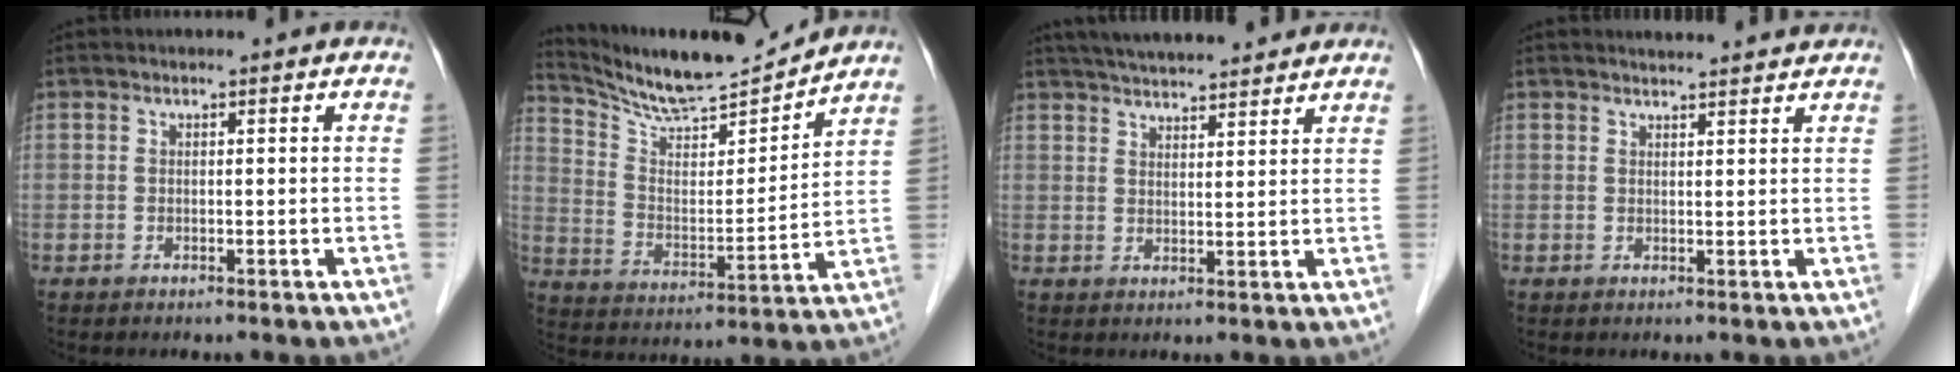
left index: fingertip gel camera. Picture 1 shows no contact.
{"total": 14.2, "force": [13.7, 0.3, 3.7], "torque": [-0.073, -0.007, 0.239]}
{"total": 12.9, "force": [11.7, 1.7, 5.2], "torque": [-0.084, 0.030, 0.171]}
{"total": 5.5, "force": [5.4, 0.2, 1.2], "torque": [-0.017, 0.013, 0.059]}